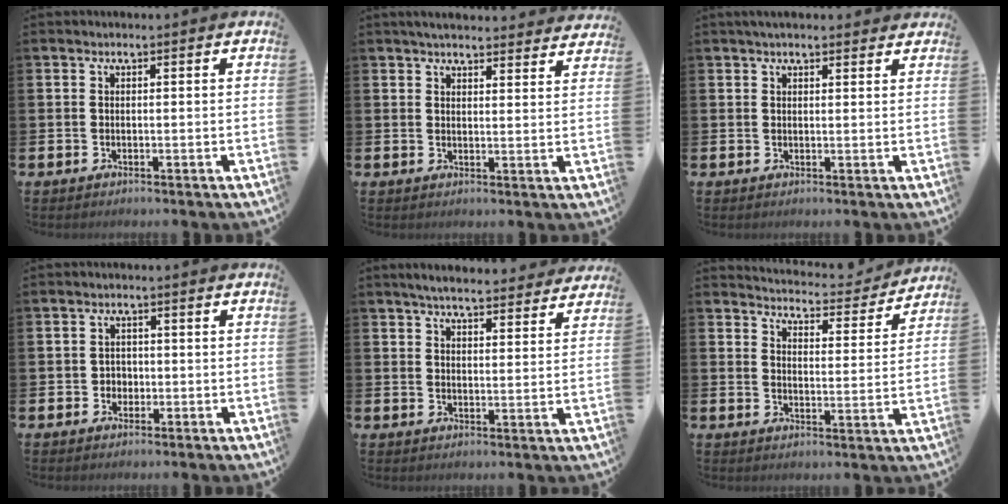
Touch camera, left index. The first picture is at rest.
{"total": 4.4, "force": [4.3, 0.5, 0.8], "torque": [-0.007, -0.024, 0.076]}
{"total": 2.4, "force": [2.2, 0.6, 0.7], "torque": [-0.011, -0.003, 0.039]}
{"total": 1.8, "force": [-0.3, 1.7, 0.3], "torque": [-0.001, 0.004, -0.012]}
{"total": 5.2, "force": [5.0, 0.7, 1.3], "torque": [-0.023, -0.029, 0.086]}
{"total": 4.8, "force": [4.7, 0.5, 0.4], "torque": [-0.015, -0.044, 0.076]}